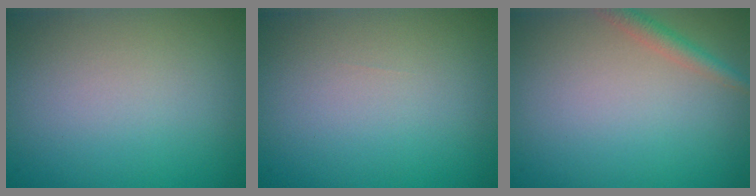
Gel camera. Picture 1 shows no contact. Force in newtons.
{"total": 0.0}
{"total": 1.8, "press": 1.8, "slide": 0.1}